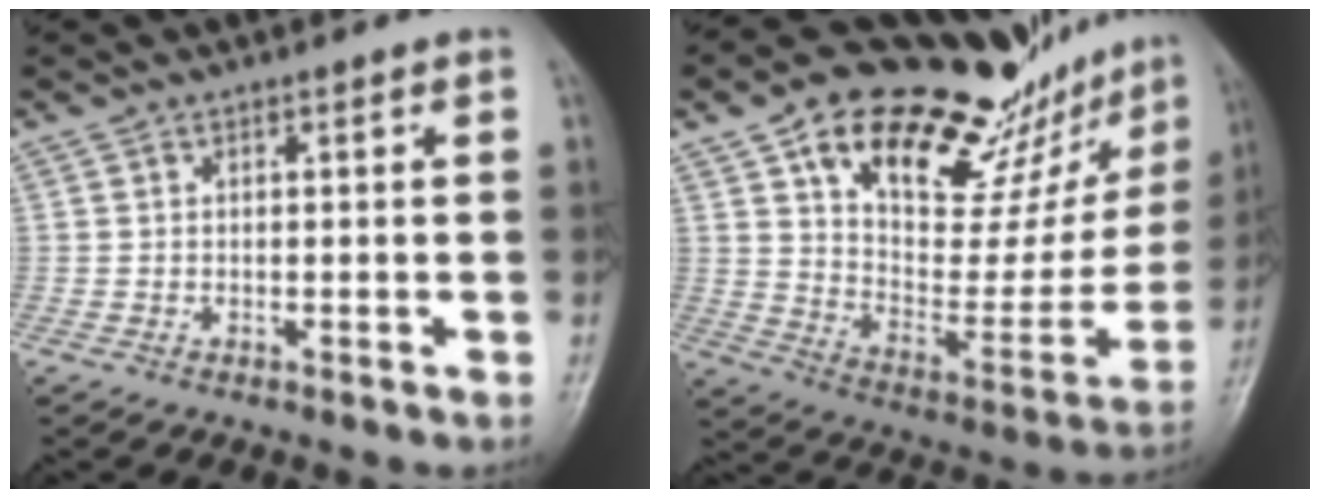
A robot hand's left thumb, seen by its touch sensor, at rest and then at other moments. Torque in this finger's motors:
{"motor_torque": [0.95, 1.00, 1.49, -1.28, 0.21]}